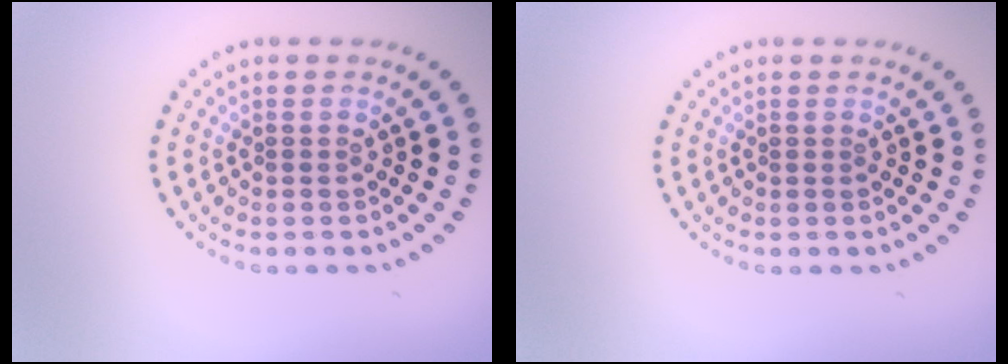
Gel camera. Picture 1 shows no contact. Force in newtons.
{"total": 0.0}